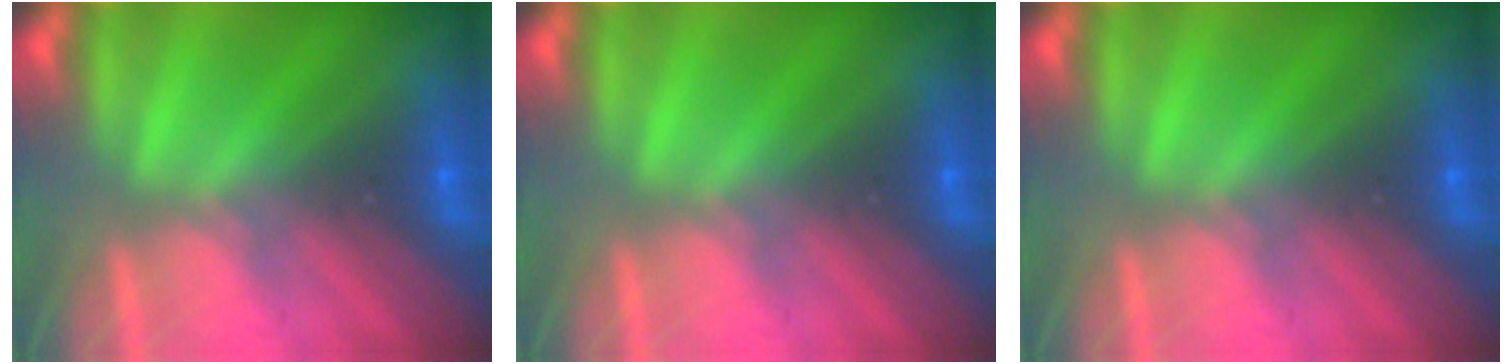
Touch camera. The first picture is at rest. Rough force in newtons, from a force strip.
{"total": 0.0}
{"total": 0.0}